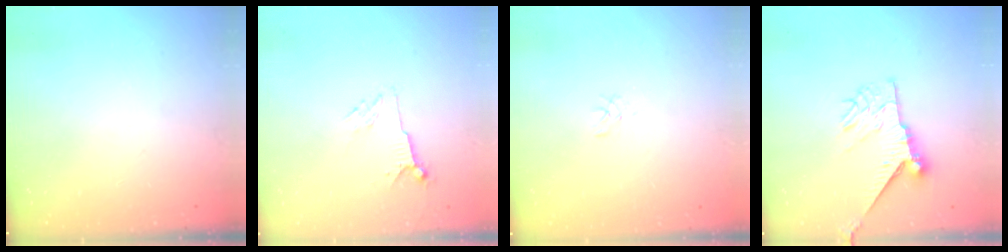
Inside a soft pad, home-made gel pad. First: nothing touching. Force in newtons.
{"total": 4.1, "press": 4.0, "slide": 0.5}
{"total": 1.1, "press": 1.1, "slide": 0.1}
{"total": 9.4, "press": 9.4, "slide": 0.5}